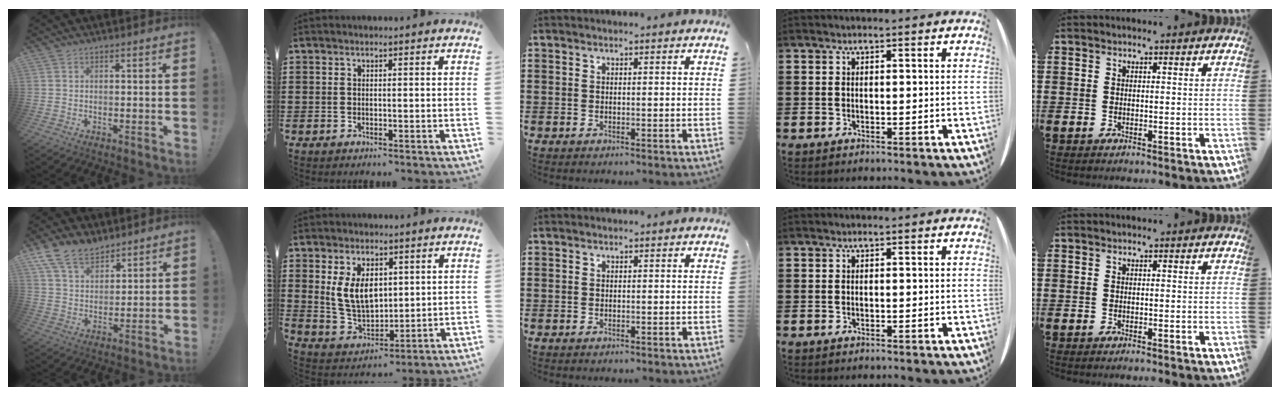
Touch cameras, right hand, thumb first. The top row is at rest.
{"thumb": {"total": 11.7, "force": [9.0, 6.0, 4.4], "torque": [-0.088, -0.050, 0.176]}, "index": {"total": 7.9, "force": [2.0, 5.1, 5.7], "torque": [-0.137, 0.009, 0.034]}}